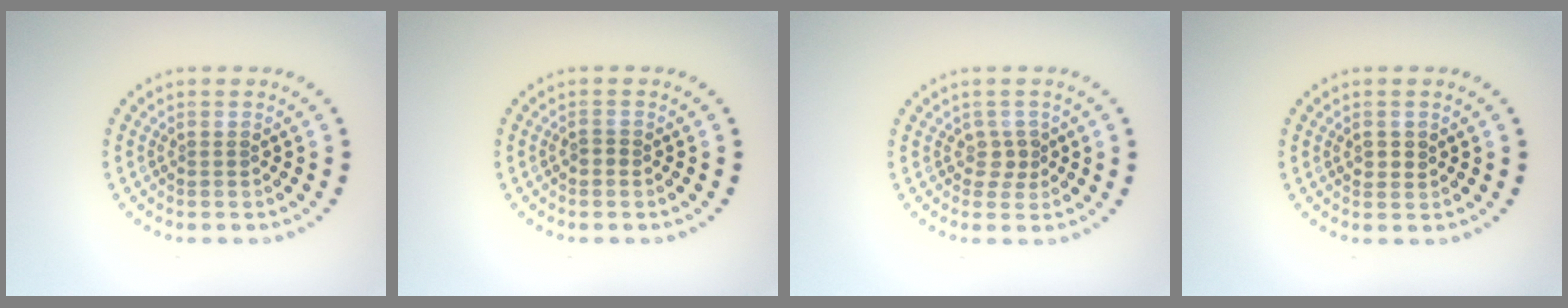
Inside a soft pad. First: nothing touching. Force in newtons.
{"total": 0.7, "press": 0.6, "slide": 0.3}
{"total": 1.4, "press": 1.0, "slide": 0.9}
{"total": 1.2, "press": 1.2, "slide": 0.3}